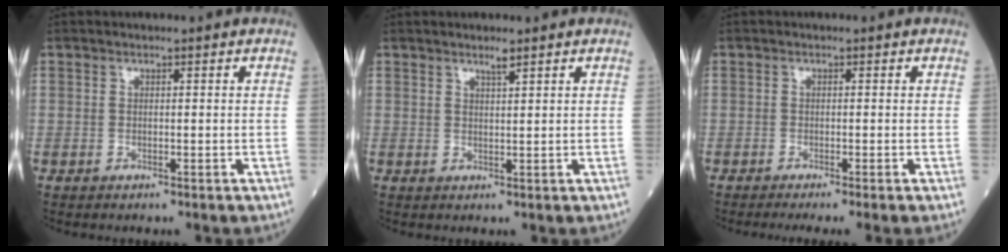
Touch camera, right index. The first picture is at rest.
{"total": 1.3, "force": [1.0, -0.1, 0.9], "torque": [-0.017, -0.001, 0.020]}
{"total": 4.3, "force": [-3.4, -0.9, 2.6], "torque": [-0.023, -0.010, -0.052]}